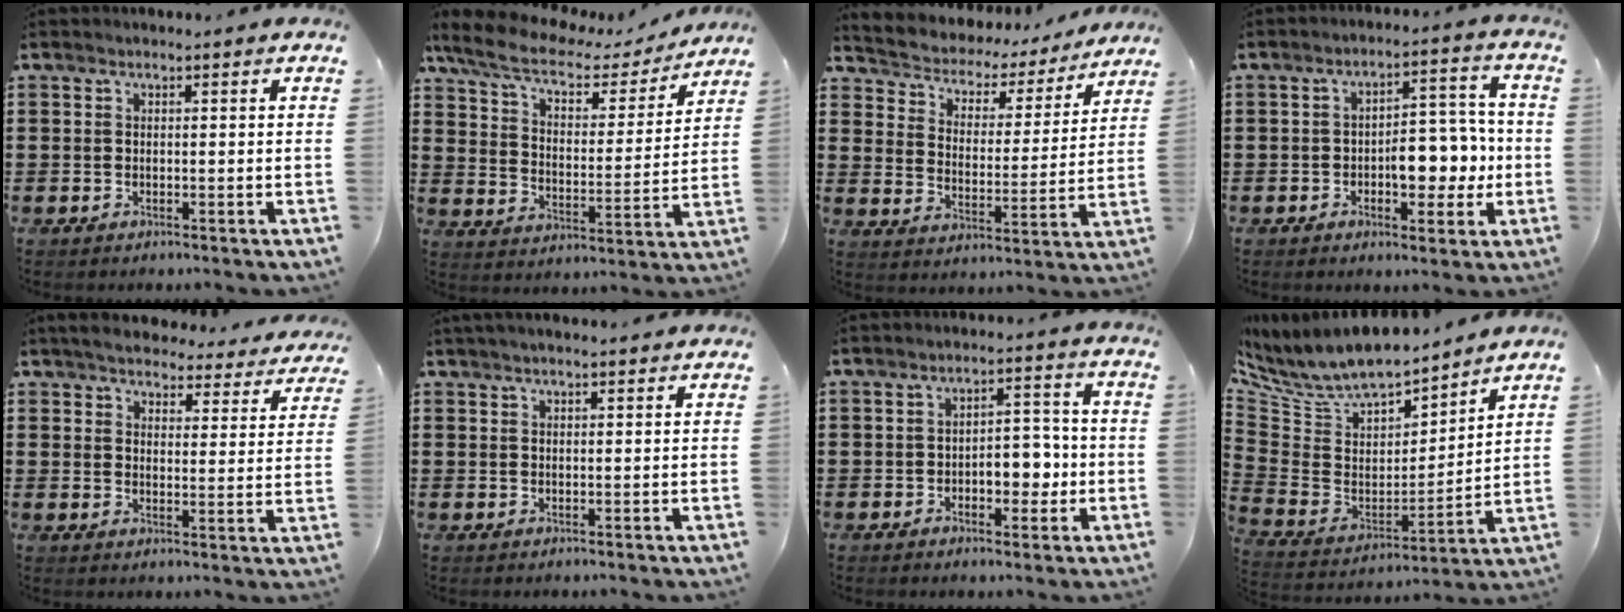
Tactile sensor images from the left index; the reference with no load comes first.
{"total": 8.1, "force": [6.2, 2.8, 4.3], "torque": [-0.109, -0.025, 0.105]}
{"total": 3.6, "force": [3.3, 1.3, 0.2], "torque": [-0.029, -0.027, 0.046]}
{"total": 7.4, "force": [-1.5, 4.1, 5.9], "torque": [-0.073, 0.000, -0.034]}
{"total": 4.8, "force": [4.7, 0.6, 0.9], "torque": [-0.041, -0.025, 0.080]}
{"total": 1.6, "force": [1.4, 0.1, 0.7], "torque": [-0.015, 0.001, 0.026]}
{"total": 5.7, "force": [-1.4, 3.3, 4.5], "torque": [-0.066, 0.004, -0.032]}
{"total": 8.4, "force": [7.3, 2.6, 3.2], "torque": [-0.099, -0.053, 0.127]}